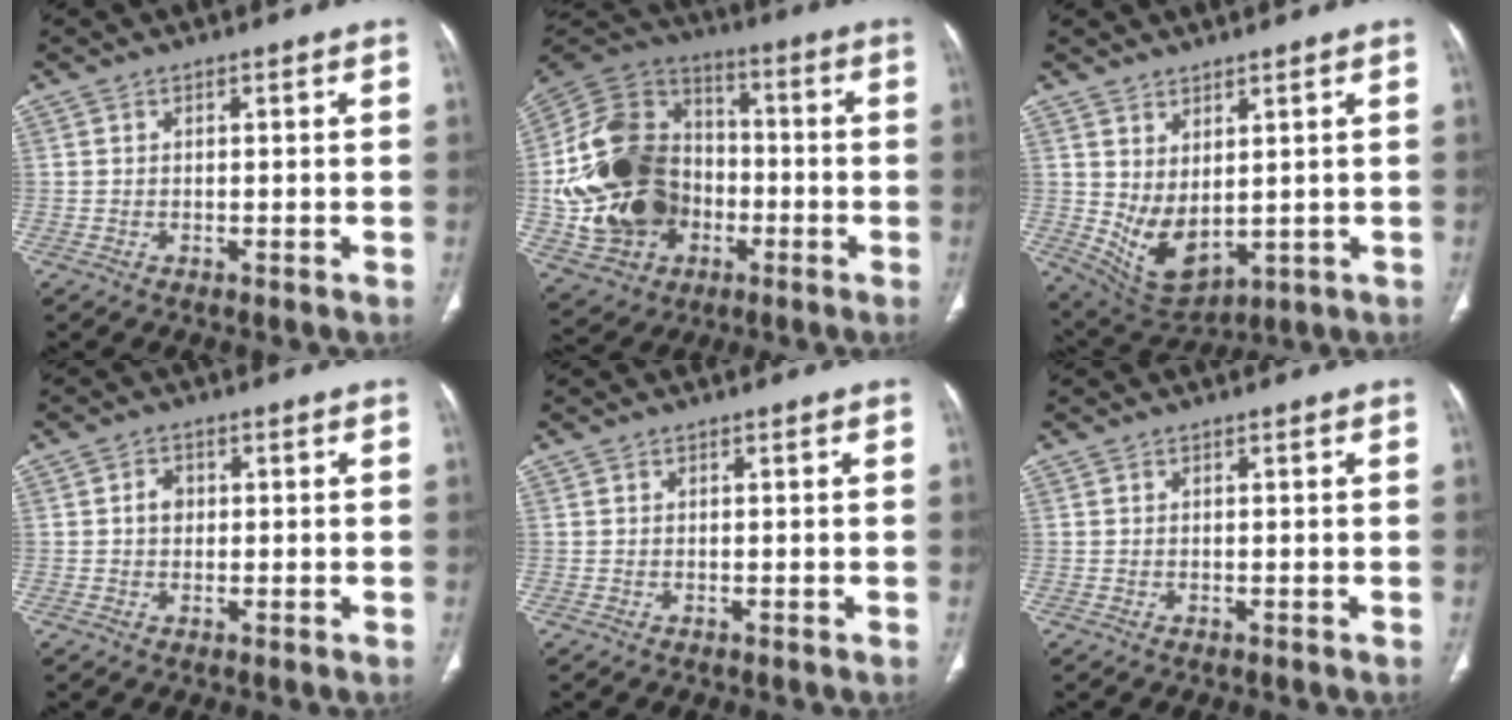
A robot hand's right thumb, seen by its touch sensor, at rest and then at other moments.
{"total": 25.5, "force": [-4.0, 20.2, 15.1], "torque": [-0.275, 0.035, -0.055]}
{"total": 8.5, "force": [1.2, 4.9, 6.9], "torque": [-0.112, -0.023, 0.053]}
{"total": 2.6, "force": [0.2, 2.1, 1.5], "torque": [-0.014, 0.007, 0.003]}
{"total": 0.0}
{"total": 0.0}